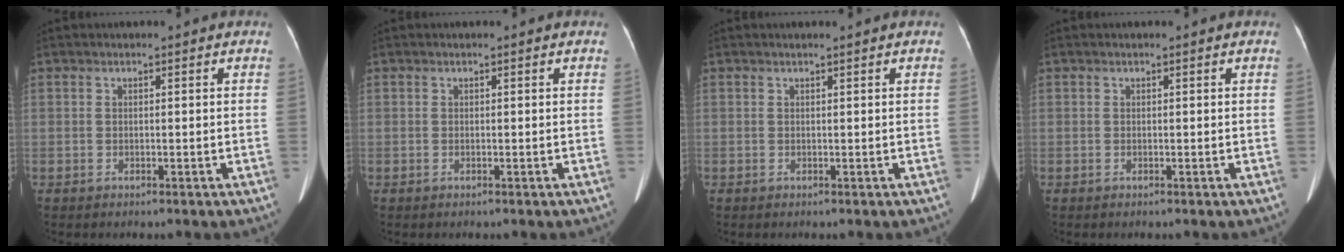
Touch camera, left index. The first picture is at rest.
{"total": 0.0}
{"total": 0.0}
{"total": 0.0}